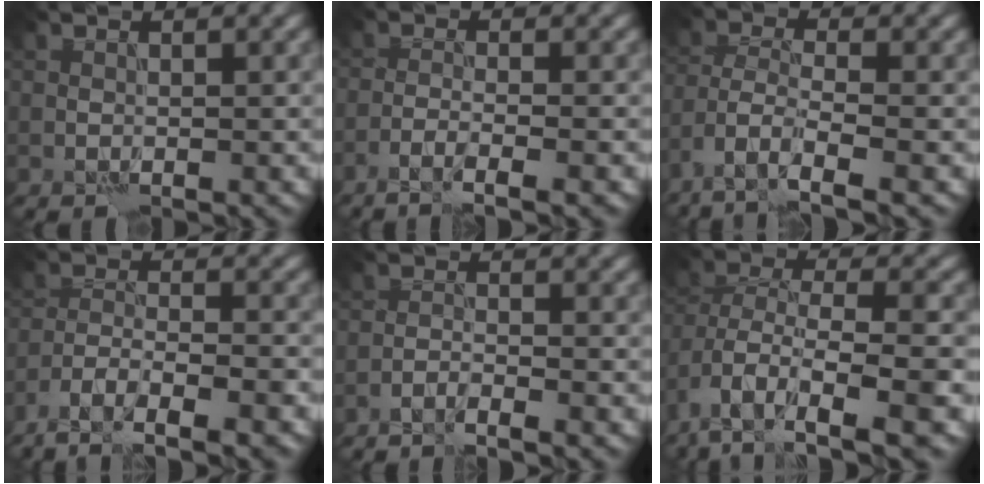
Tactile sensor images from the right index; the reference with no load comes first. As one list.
[{"total": 2.8, "force": [-2.0, 0.2, 2.0], "torque": [-0.033, 0.003, -0.045]}, {"total": 5.0, "force": [-3.5, 1.2, 3.4], "torque": [-0.066, -0.005, -0.074]}, {"total": 6.8, "force": [-5.4, 1.5, 3.9], "torque": [-0.062, -0.001, -0.096]}, {"total": 1.8, "force": [-1.6, -0.2, 0.7], "torque": [-0.013, 0.003, -0.036]}, {"total": 9.3, "force": [-4.4, 4.9, 6.6], "torque": [-0.116, 0.008, -0.070]}]